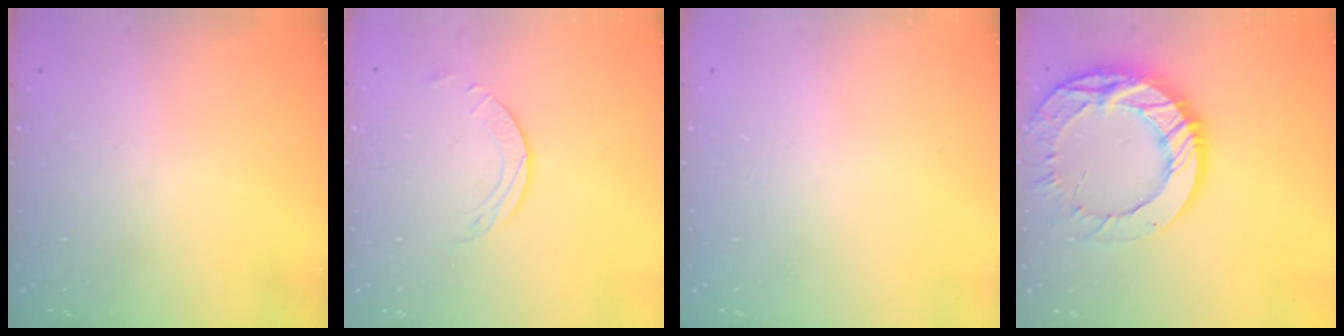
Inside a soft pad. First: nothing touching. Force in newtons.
{"total": 2.0, "press": 1.9, "slide": 0.3}
{"total": 0.0}
{"total": 21.8, "press": 21.7, "slide": 1.9}